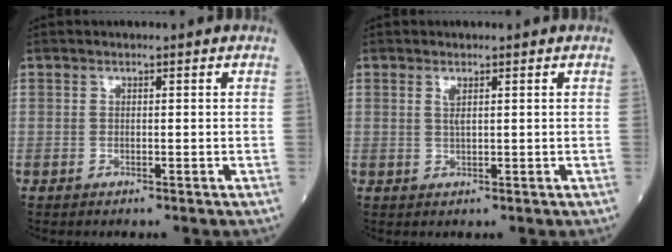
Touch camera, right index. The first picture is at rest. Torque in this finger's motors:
{"motor_torque": [-0.03, -0.03, 0.00, 0.03]}